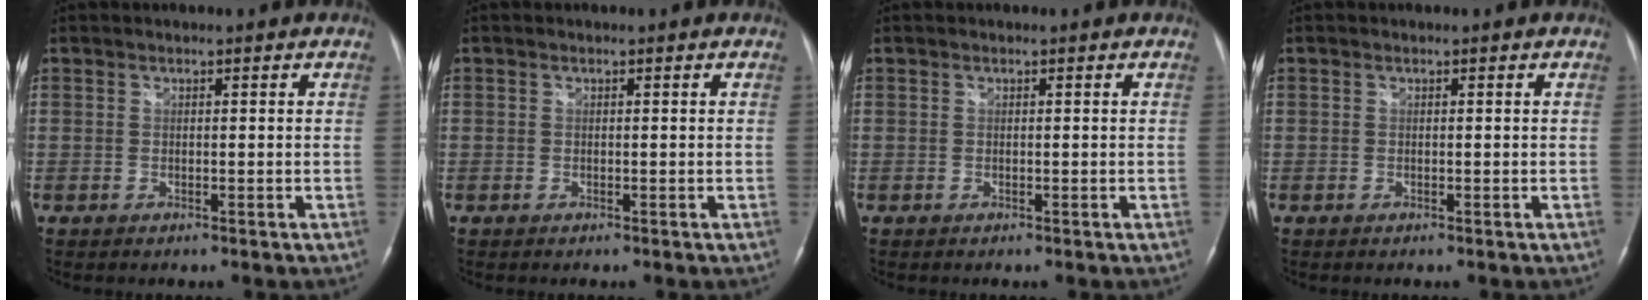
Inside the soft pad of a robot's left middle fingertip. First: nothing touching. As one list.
[{"total": 0.0}, {"total": 0.0}, {"total": 0.0}]